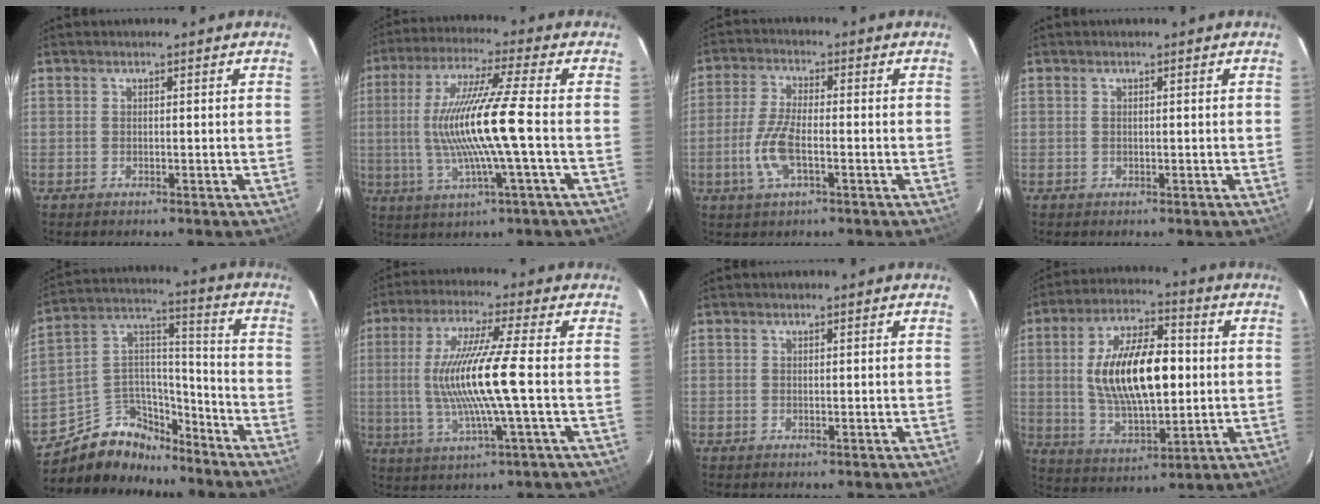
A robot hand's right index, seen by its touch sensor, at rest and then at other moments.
{"total": 14.2, "force": [-1.4, -0.6, 14.2], "torque": [-0.266, -0.006, -0.018]}
{"total": 7.5, "force": [-2.4, 2.6, 6.6], "torque": [-0.146, -0.001, -0.047]}
{"total": 0.0}
{"total": 13.1, "force": [-10.2, 7.5, 3.4], "torque": [-0.077, 0.079, -0.172]}
{"total": 13.5, "force": [-0.8, -0.5, 13.5], "torque": [-0.256, -0.009, -0.009]}
{"total": 0.0}
{"total": 18.0, "force": [1.2, 8.0, 16.0], "torque": [-0.289, 0.011, 0.032]}